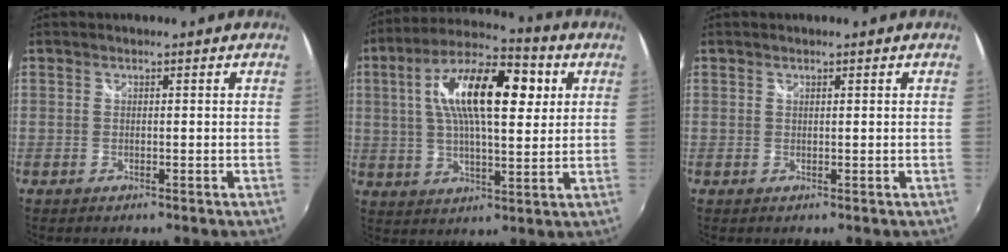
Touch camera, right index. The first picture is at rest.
{"total": 17.3, "force": [4.5, 6.3, 15.5], "torque": [-0.278, 0.029, 0.067]}
{"total": 0.0}